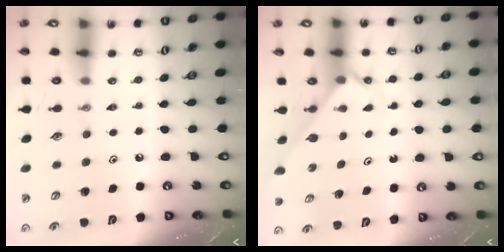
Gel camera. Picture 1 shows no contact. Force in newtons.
{"total": 1.9, "press": 1.9, "slide": 0.2}